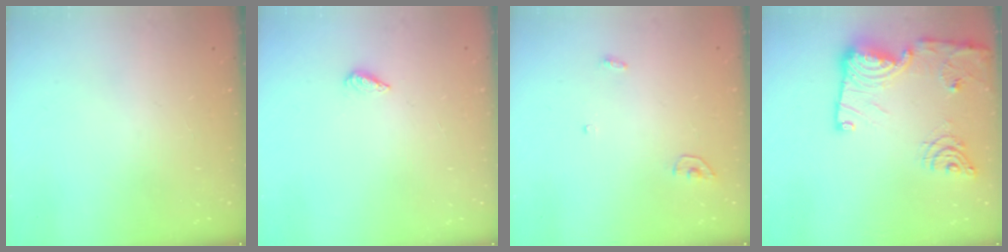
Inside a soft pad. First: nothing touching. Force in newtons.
{"total": 2.1, "press": 1.9, "slide": 0.8}
{"total": 3.4, "press": 3.3, "slide": 0.3}
{"total": 19.2, "press": 19.2, "slide": 1.7}